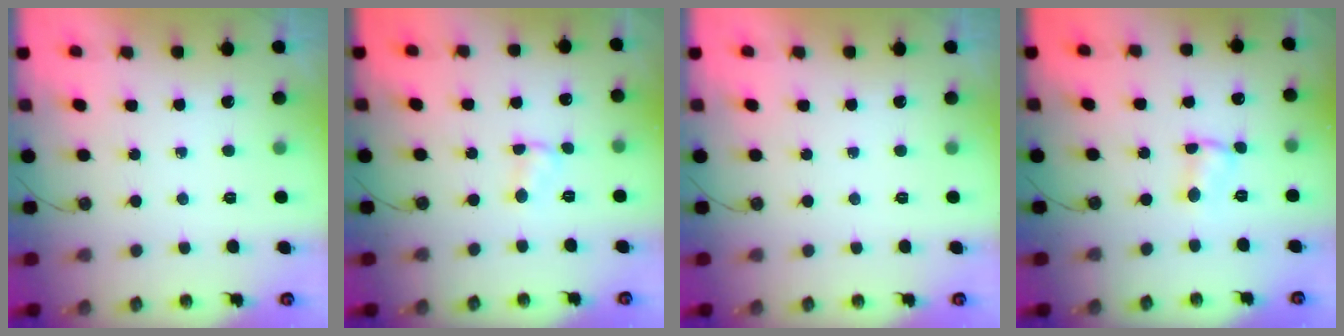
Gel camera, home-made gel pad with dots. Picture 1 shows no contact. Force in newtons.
{"total": 2.4, "press": 2.4, "slide": 0.3}
{"total": 0.0}
{"total": 1.6, "press": 1.6, "slide": 0.3}